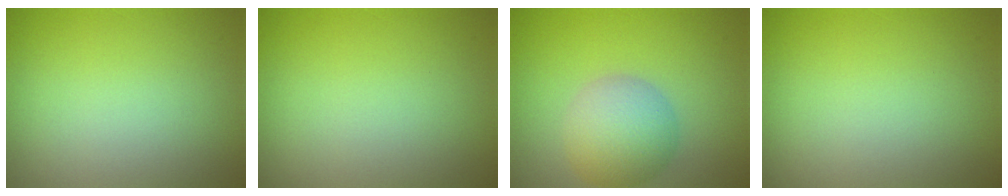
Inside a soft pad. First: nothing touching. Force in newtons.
{"total": 0.0}
{"total": 4.7, "press": 4.7, "slide": 0.2}
{"total": 0.0}